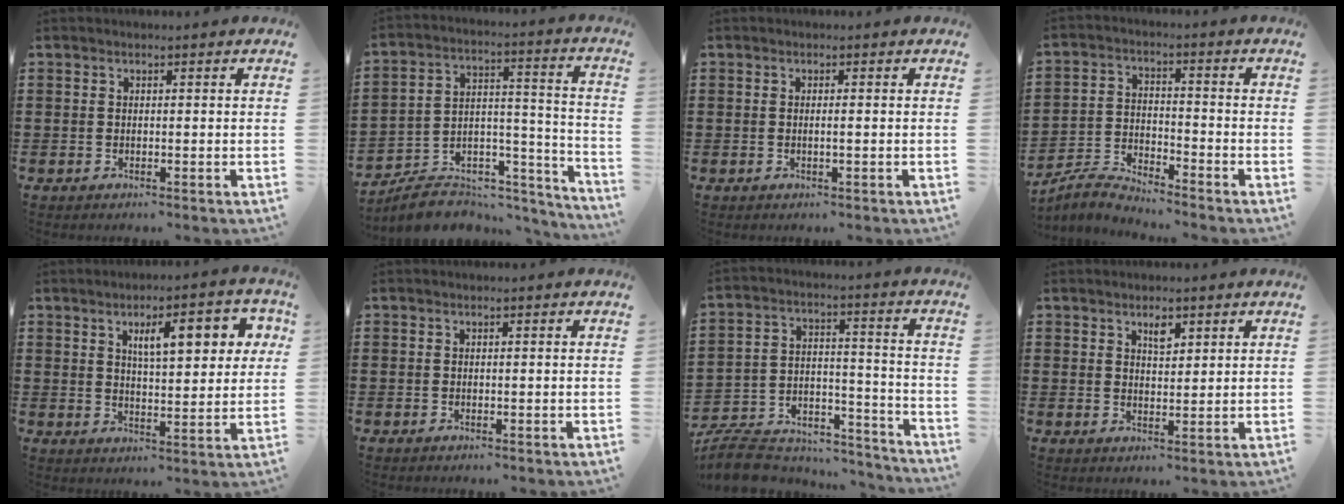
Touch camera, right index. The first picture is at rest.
{"total": 6.8, "force": [-5.7, 3.2, 1.9], "torque": [-0.034, 0.008, -0.105]}
{"total": 0.9, "force": [-0.2, -0.1, 0.9], "torque": [-0.016, -0.004, -0.003]}
{"total": 3.9, "force": [-3.9, 0.3, 0.4], "torque": [-0.027, 0.002, -0.086]}
{"total": 7.9, "force": [3.2, 2.6, 6.8], "torque": [-0.106, -0.003, 0.046]}
{"total": 0.0}
{"total": 8.5, "force": [-7.9, 2.5, 1.9], "torque": [-0.038, 0.018, -0.154]}
{"total": 2.4, "force": [1.6, 1.0, 1.5], "torque": [-0.016, -0.004, 0.025]}